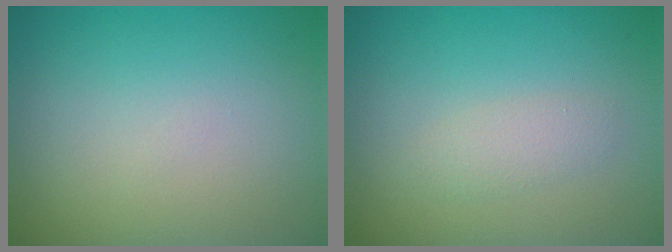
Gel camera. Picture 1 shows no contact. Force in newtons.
{"total": 1.5, "press": 1.5, "slide": 0.1}